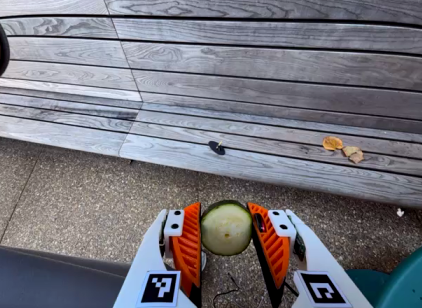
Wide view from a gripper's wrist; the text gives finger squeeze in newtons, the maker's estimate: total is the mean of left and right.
{"total": 11.6, "left": 11.8, "right": 11.3}